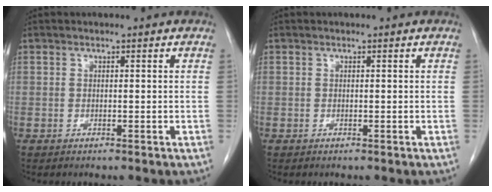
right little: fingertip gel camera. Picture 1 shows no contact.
{"total": 0.0}